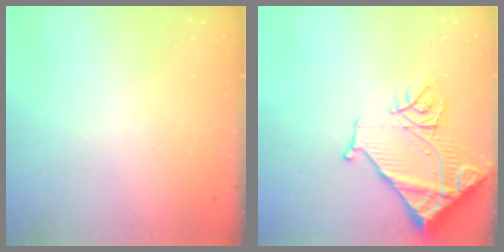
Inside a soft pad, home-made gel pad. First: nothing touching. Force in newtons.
{"total": 16.3, "press": 16.2, "slide": 1.9}